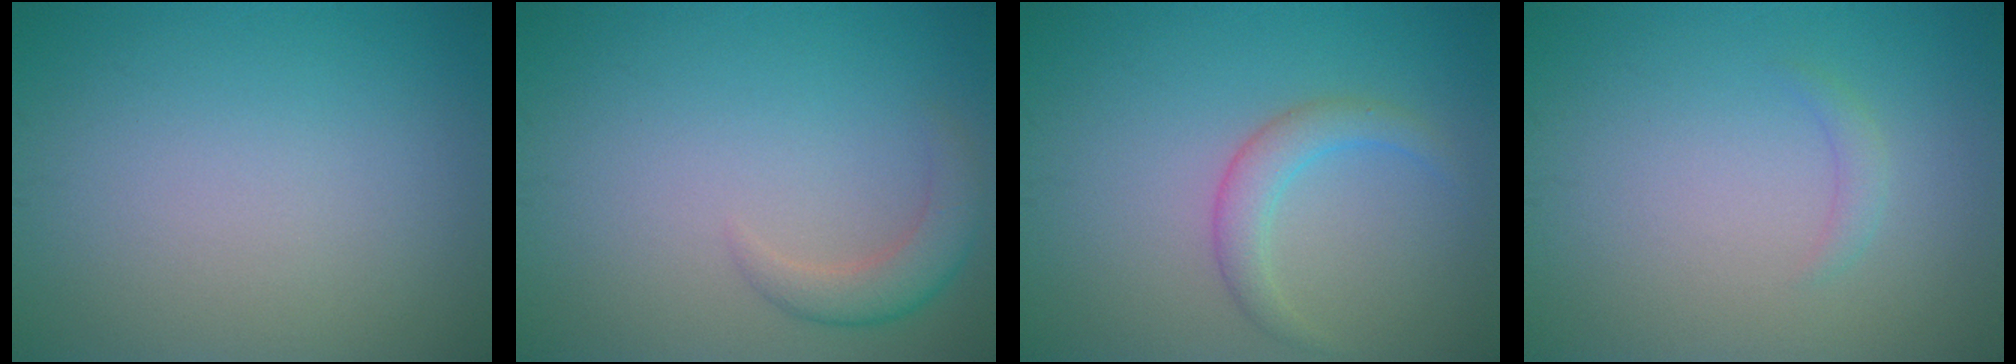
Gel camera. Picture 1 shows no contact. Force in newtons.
{"total": 2.6, "press": 2.6, "slide": 0.3}
{"total": 2.4, "press": 2.4, "slide": 0.1}
{"total": 1.0, "press": 1.0, "slide": 0.1}